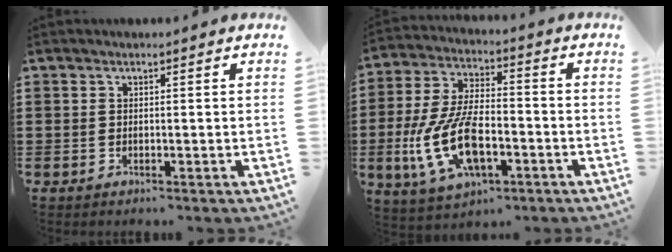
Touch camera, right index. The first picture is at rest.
{"total": 12.8, "force": [-3.9, 6.0, 10.6], "torque": [-0.246, -0.009, -0.075]}